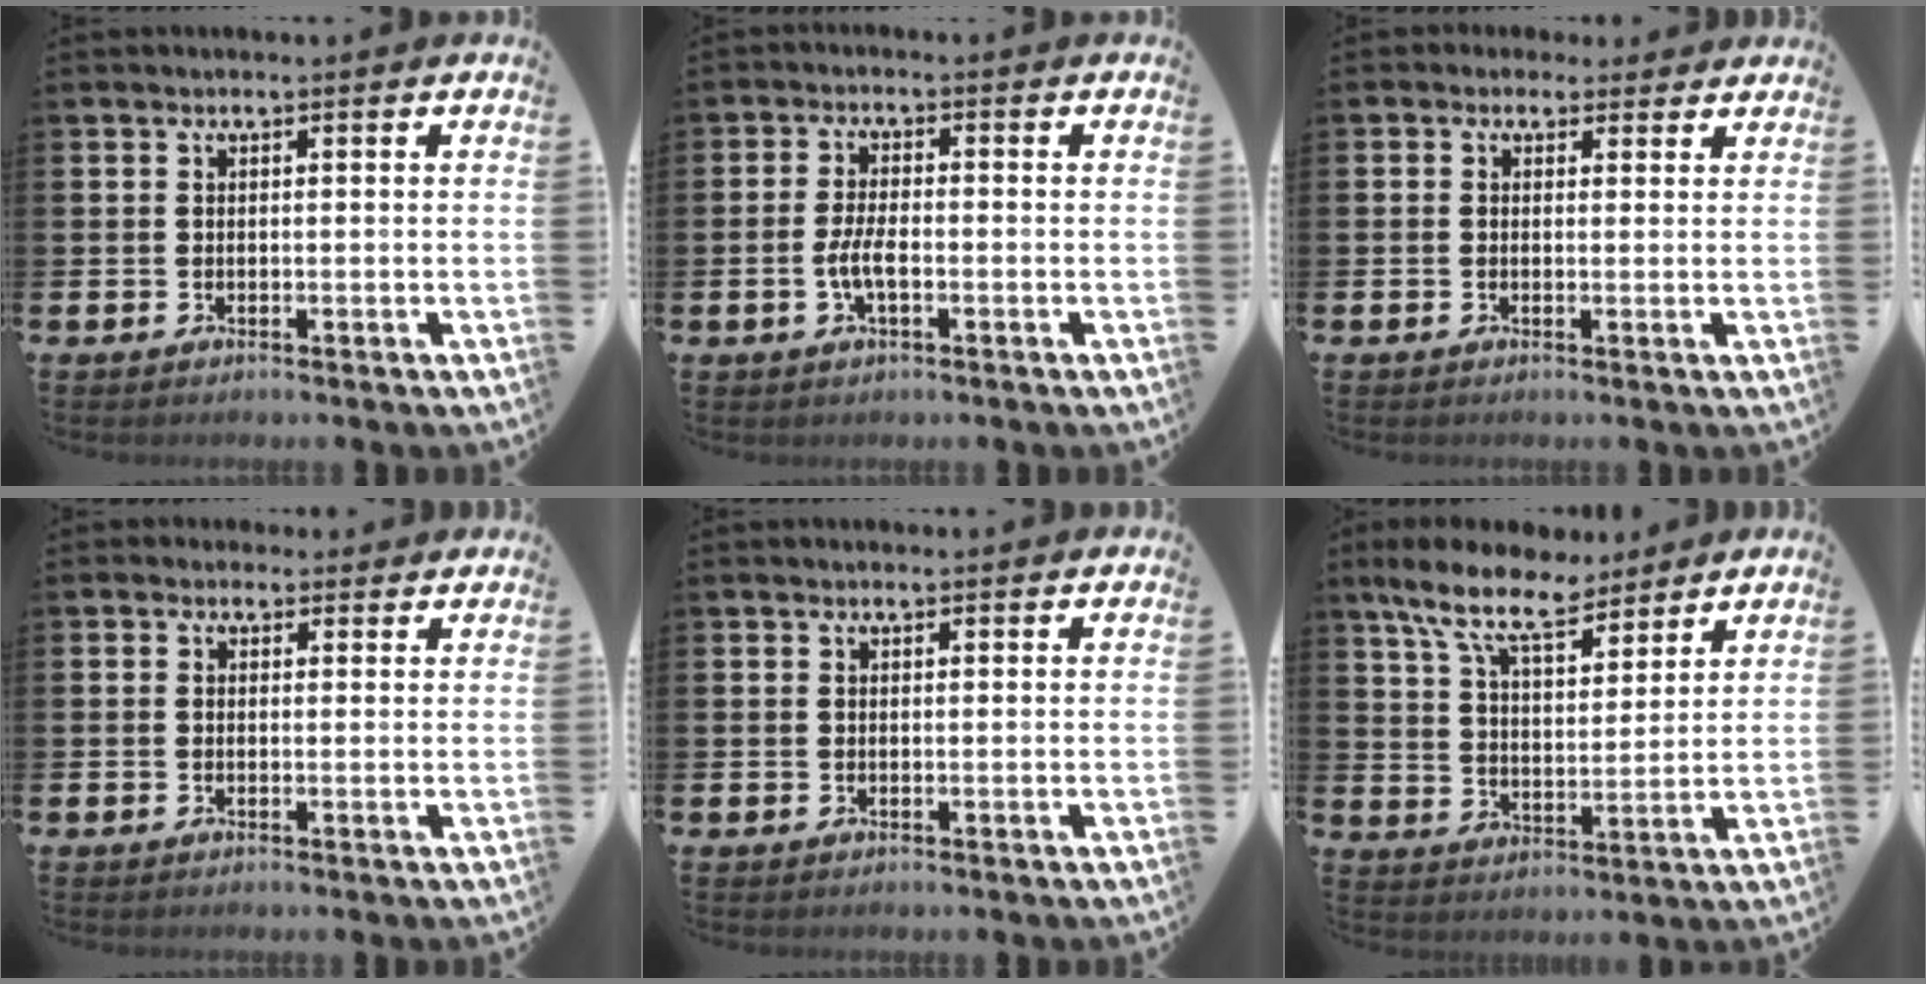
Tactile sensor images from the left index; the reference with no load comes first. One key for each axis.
{"total": 3.4, "fx": -0.9, "fy": 1.2, "fz": 3.1, "tx": -0.060, "ty": 0.001, "tz": -0.020}
{"total": 1.5, "fx": 1.1, "fy": 1.0, "fz": -0.1, "tx": -0.004, "ty": 0.002, "tz": 0.020}
{"total": 1.3, "fx": 1.1, "fy": 0.8, "fz": 0.0, "tx": 0.004, "ty": 0.003, "tz": 0.018}
{"total": 0.5, "fx": 0.5, "fy": 0.1, "fz": 0.2, "tx": 0.005, "ty": -0.003, "tz": 0.007}
{"total": 10.3, "fx": 8.6, "fy": 3.4, "fz": 4.7, "tx": -0.120, "ty": -0.035, "tz": 0.155}